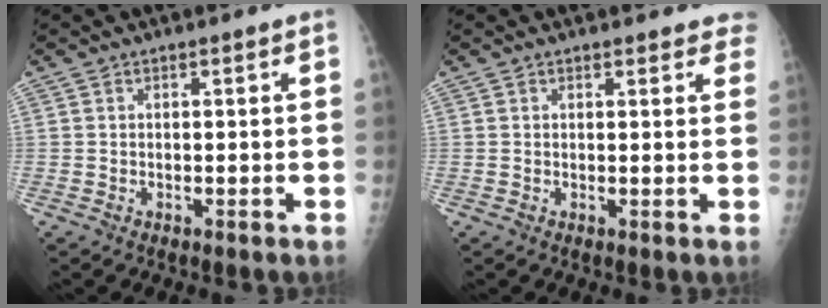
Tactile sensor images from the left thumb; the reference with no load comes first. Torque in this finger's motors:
{"motor_torque": [-0.16, -0.02, -0.02, 0.05, 0.02]}